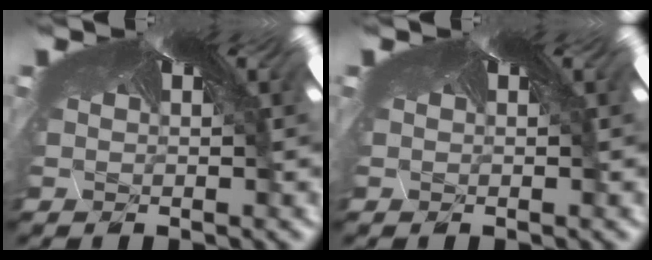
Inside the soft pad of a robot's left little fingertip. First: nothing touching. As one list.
[{"total": 0.0}]